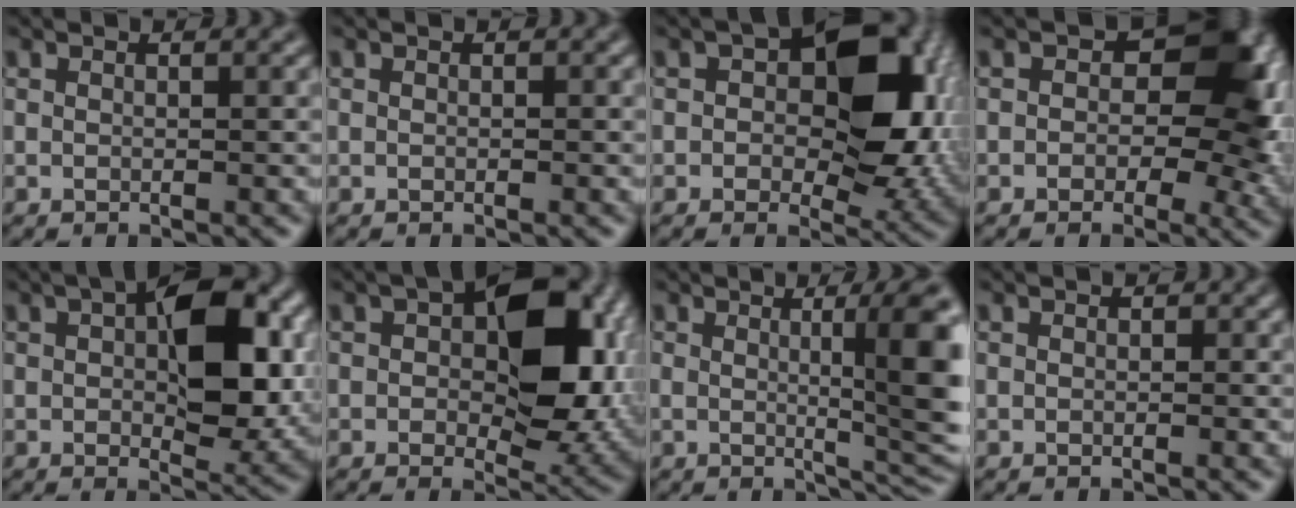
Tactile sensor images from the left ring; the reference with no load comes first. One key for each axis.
{"total": 0.0}
{"total": 12.4, "fx": 1.6, "fy": 7.4, "fz": 9.8, "tx": -0.139, "ty": 0.010, "tz": 0.031}
{"total": 10.0, "fx": 1.1, "fy": 6.5, "fz": 7.6, "tx": -0.093, "ty": 0.005, "tz": 0.019}
{"total": 8.8, "fx": 1.6, "fy": 4.0, "fz": 7.6, "tx": -0.113, "ty": 0.012, "tz": 0.027}
{"total": 11.4, "fx": 1.4, "fy": 6.3, "fz": 9.4, "tx": -0.130, "ty": 0.013, "tz": 0.025}
{"total": 7.8, "fx": 0.9, "fy": 1.8, "fz": 7.6, "tx": -0.086, "ty": 0.000, "tz": 0.022}
{"total": 0.0}